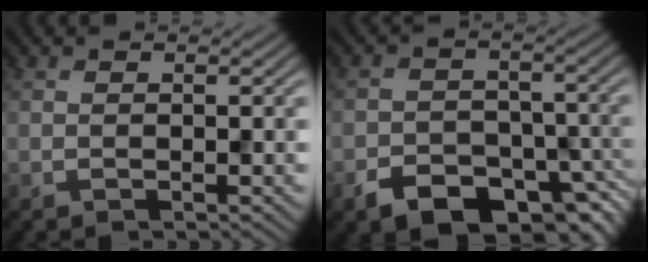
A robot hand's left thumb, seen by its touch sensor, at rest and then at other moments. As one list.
[{"total": 8.5, "force": [-5.9, 4.6, 4.0], "torque": [-0.057, -0.016, -0.098]}]